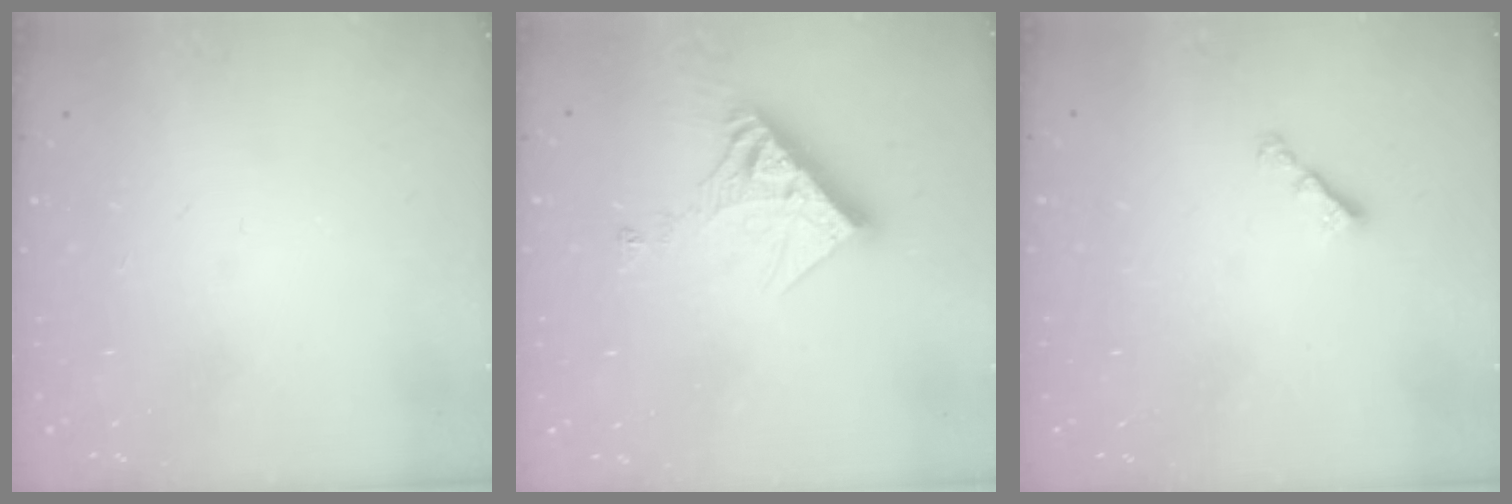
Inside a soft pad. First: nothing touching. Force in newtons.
{"total": 11.6, "press": 11.5, "slide": 1.1}
{"total": 2.9, "press": 2.8, "slide": 0.6}